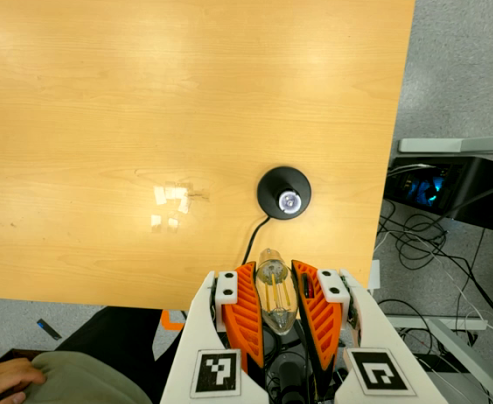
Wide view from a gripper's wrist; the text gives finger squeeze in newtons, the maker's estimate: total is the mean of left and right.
{"total": 22.3, "left": 24.5, "right": 20.1}